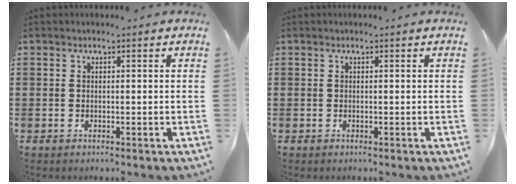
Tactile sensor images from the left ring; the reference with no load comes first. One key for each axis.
{"total": 0.0}